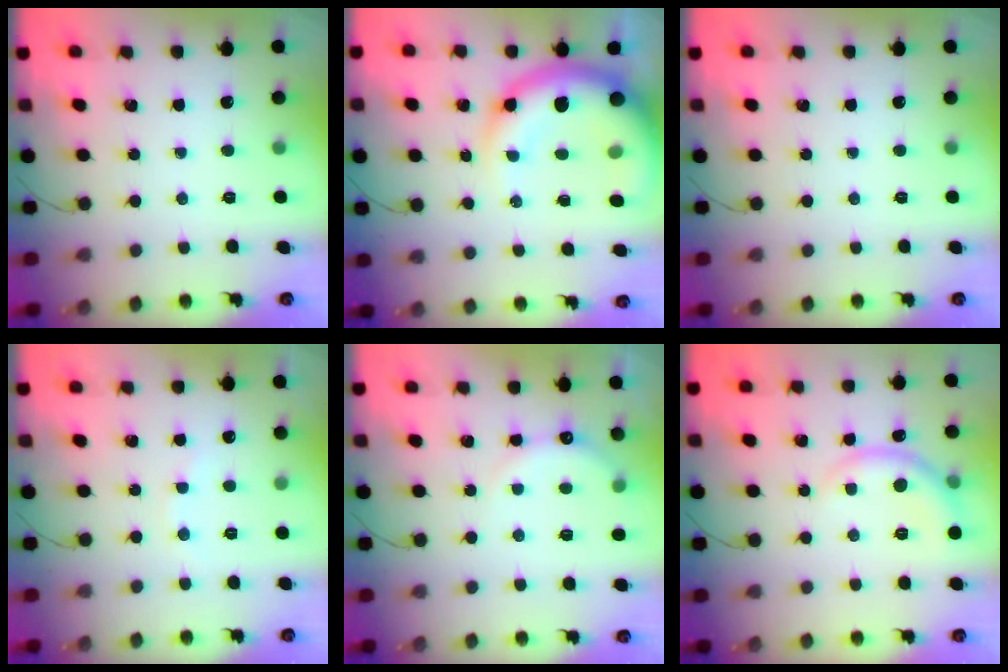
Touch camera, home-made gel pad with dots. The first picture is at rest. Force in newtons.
{"total": 16.0, "press": 15.5, "slide": 4.2}
{"total": 0.0}
{"total": 5.3, "press": 5.2, "slide": 1.0}
{"total": 6.6, "press": 6.4, "slide": 1.4}
{"total": 6.4, "press": 6.4, "slide": 0.7}